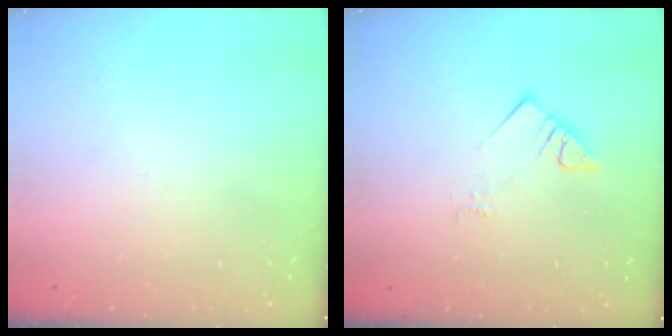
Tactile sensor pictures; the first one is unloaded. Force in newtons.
{"total": 4.7, "press": 4.7, "slide": 0.4}